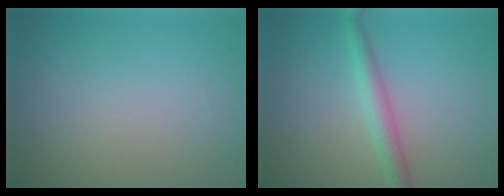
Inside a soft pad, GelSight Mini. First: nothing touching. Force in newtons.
{"total": 2.6, "press": 2.6, "slide": 0.0}